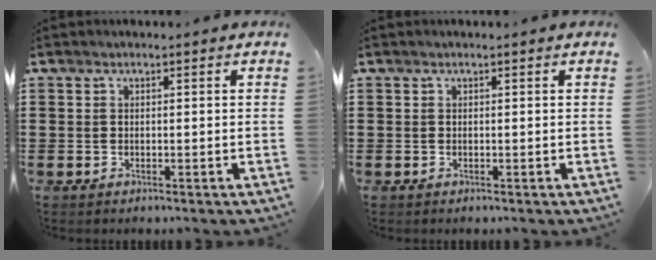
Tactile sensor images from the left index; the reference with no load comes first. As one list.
[{"total": 0.0}]